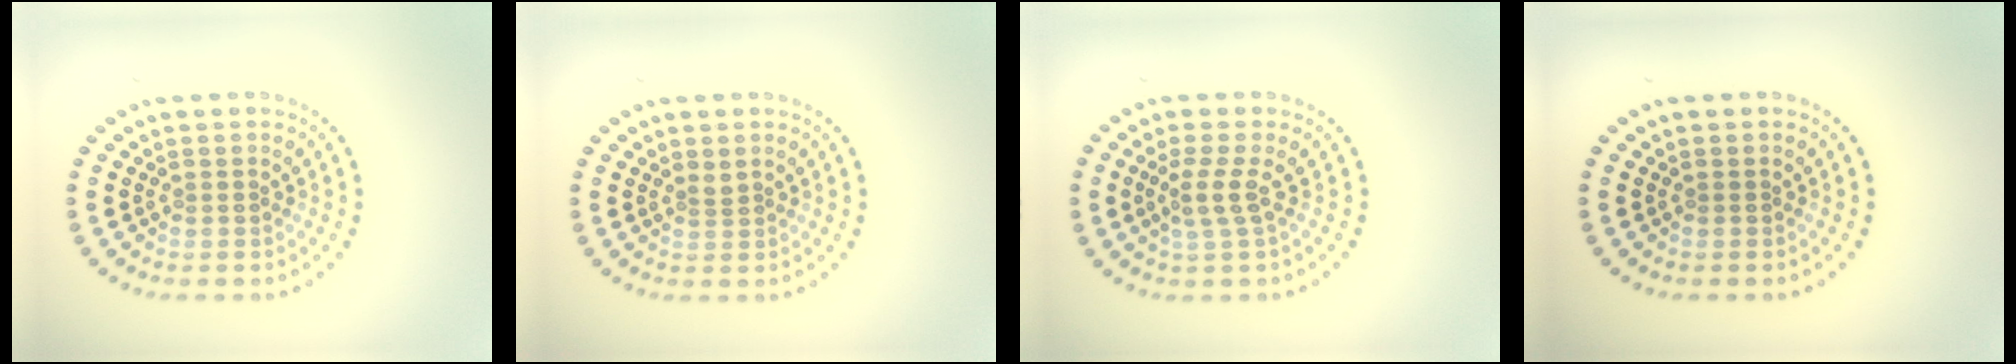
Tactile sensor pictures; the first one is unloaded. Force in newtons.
{"total": 0.8, "press": 0.5, "slide": 0.6}
{"total": 2.1, "press": 1.5, "slide": 1.5}
{"total": 0.0}